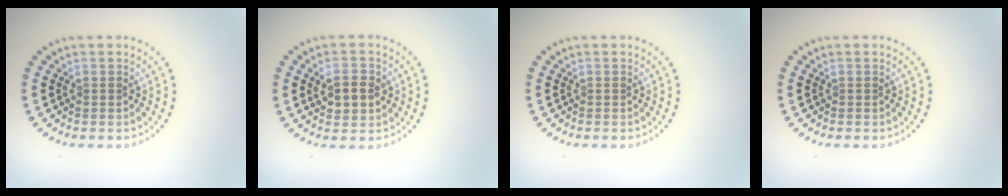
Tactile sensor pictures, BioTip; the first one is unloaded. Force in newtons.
{"total": 3.0, "press": 3.0, "slide": 0.3}
{"total": 0.0}
{"total": 0.0}